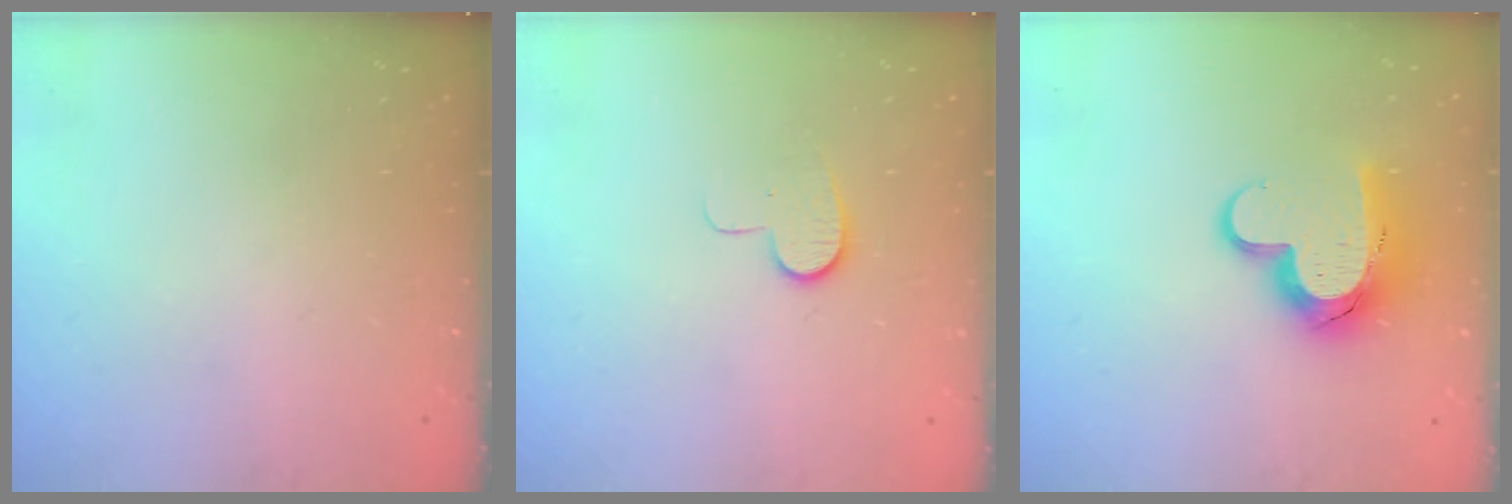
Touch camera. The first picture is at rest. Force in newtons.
{"total": 7.0, "press": 7.0, "slide": 0.6}
{"total": 13.6, "press": 13.5, "slide": 1.3}